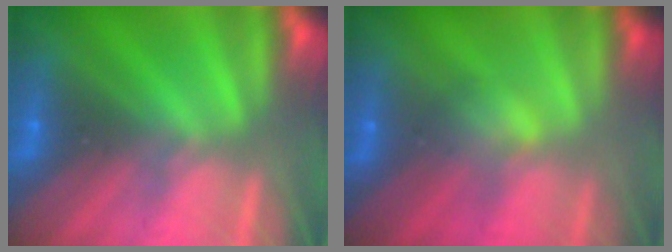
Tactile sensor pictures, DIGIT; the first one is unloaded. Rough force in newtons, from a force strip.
{"total": 2.7}